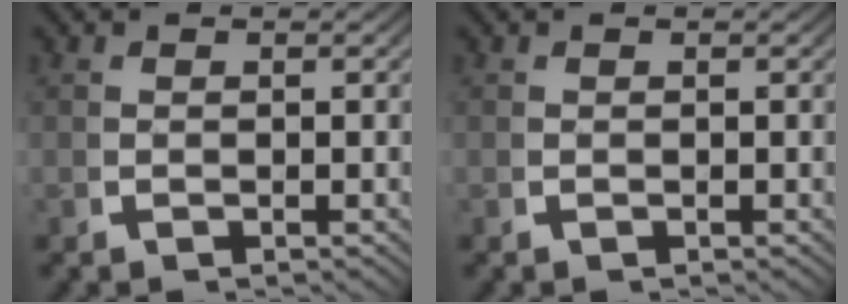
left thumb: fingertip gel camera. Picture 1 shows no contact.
{"total": 0.0}